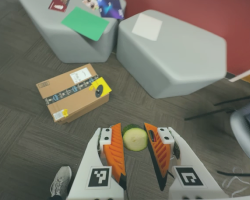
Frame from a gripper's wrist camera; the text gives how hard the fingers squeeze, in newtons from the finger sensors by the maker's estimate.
{"total": 8.6, "left": 8.5, "right": 8.8}